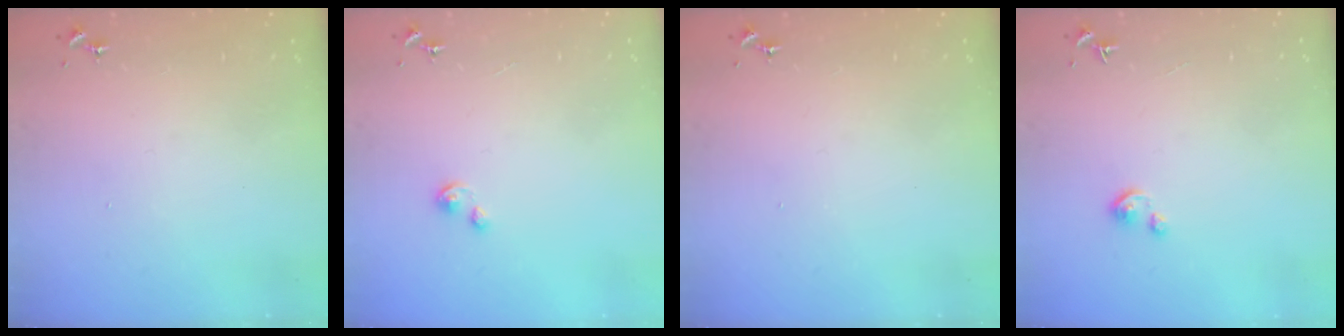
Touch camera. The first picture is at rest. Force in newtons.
{"total": 1.9, "press": 1.9, "slide": 0.1}
{"total": 0.0}
{"total": 2.6, "press": 2.6, "slide": 0.2}